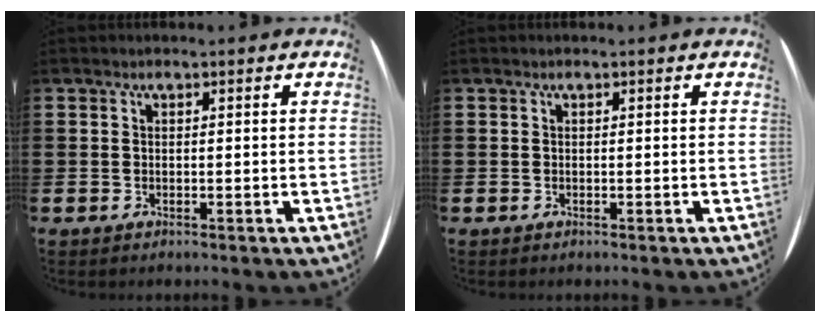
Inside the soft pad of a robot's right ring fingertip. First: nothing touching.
{"total": 0.0}